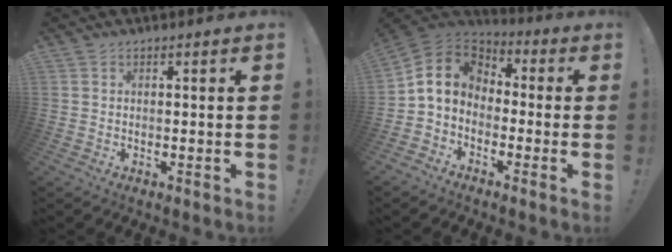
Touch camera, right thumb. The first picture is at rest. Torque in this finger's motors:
{"motor_torque": [1.60, 0.41, 0.03, -0.03, 0.29]}